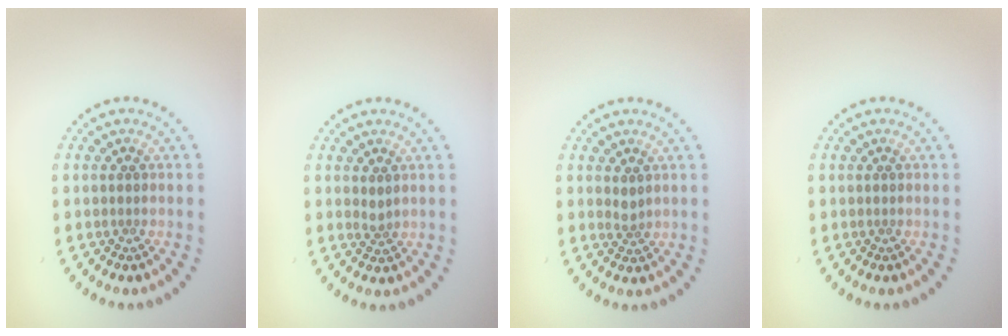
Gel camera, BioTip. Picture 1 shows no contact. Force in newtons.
{"total": 0.9, "press": 0.7, "slide": 0.7}
{"total": 1.1, "press": 0.7, "slide": 0.8}
{"total": 0.0}